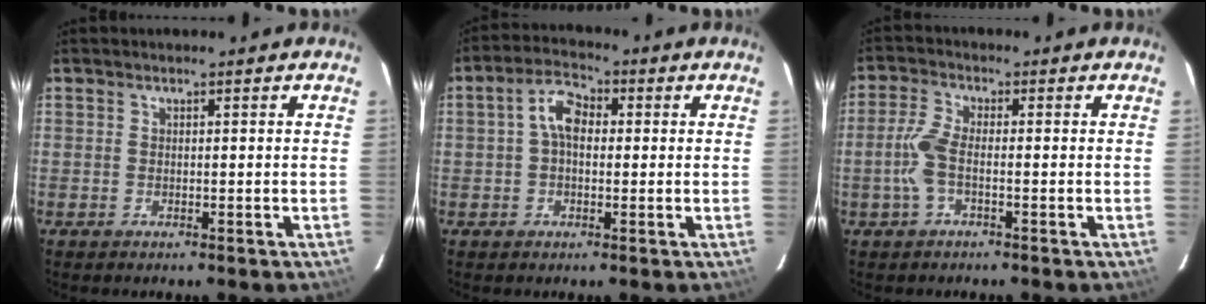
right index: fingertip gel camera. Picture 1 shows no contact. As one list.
[{"total": 5.2, "force": [0.5, 3.3, 4.0], "torque": [-0.076, 0.020, 0.008]}, {"total": 4.9, "force": [-1.4, 1.3, 4.5], "torque": [-0.106, 0.003, -0.029]}]